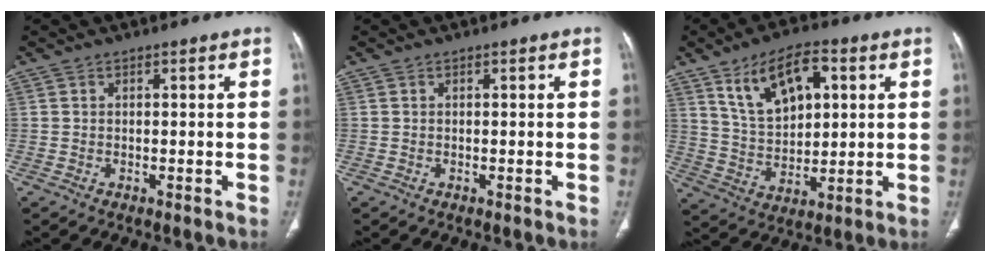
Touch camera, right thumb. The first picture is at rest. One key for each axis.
{"total": 0.0}
{"total": 13.5, "fx": 5.6, "fy": 7.4, "fz": 9.8, "tx": -0.142, "ty": -0.013, "tz": 0.108}